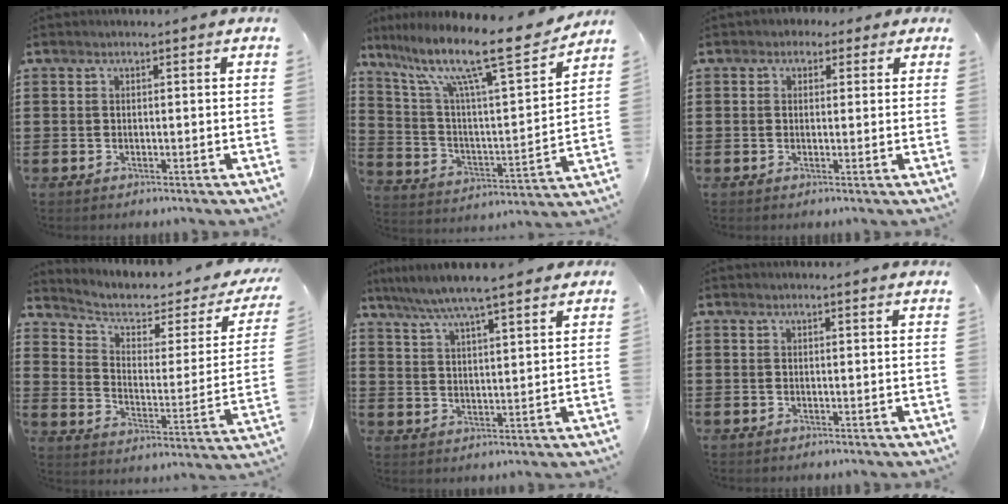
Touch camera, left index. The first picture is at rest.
{"total": 15.0, "force": [11.1, 1.8, 9.9], "torque": [-0.212, -0.068, 0.178]}
{"total": 1.7, "force": [0.7, 1.4, 0.5], "torque": [-0.007, 0.006, 0.010]}
{"total": 4.2, "force": [2.8, 1.7, 2.6], "torque": [-0.069, -0.017, 0.043]}
{"total": 6.1, "force": [5.3, 0.0, 3.0], "torque": [-0.077, -0.020, 0.091]}
{"total": 1.0, "force": [1.0, -0.1, 0.3], "torque": [-0.007, -0.002, 0.019]}